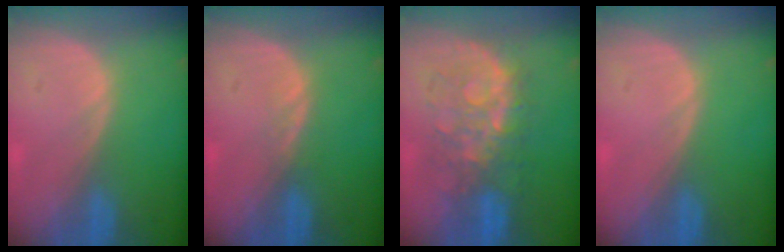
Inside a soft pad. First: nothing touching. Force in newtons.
{"total": 1.1, "press": 1.0, "slide": 0.2}
{"total": 8.6, "press": 8.5, "slide": 1.5}
{"total": 0.0}